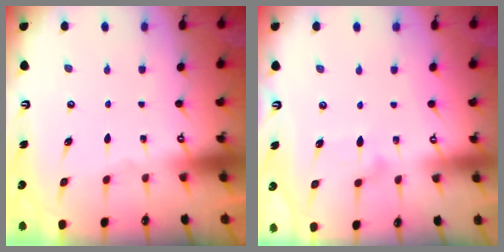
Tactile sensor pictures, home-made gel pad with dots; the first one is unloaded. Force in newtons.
{"total": 7.7, "press": 7.6, "slide": 0.4}